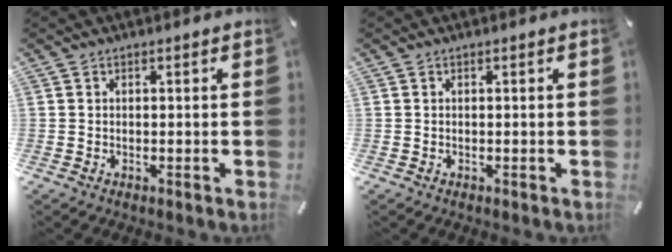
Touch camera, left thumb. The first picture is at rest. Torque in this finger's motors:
{"motor_torque": [0.00, 0.00, -0.01, 0.01, 0.00]}